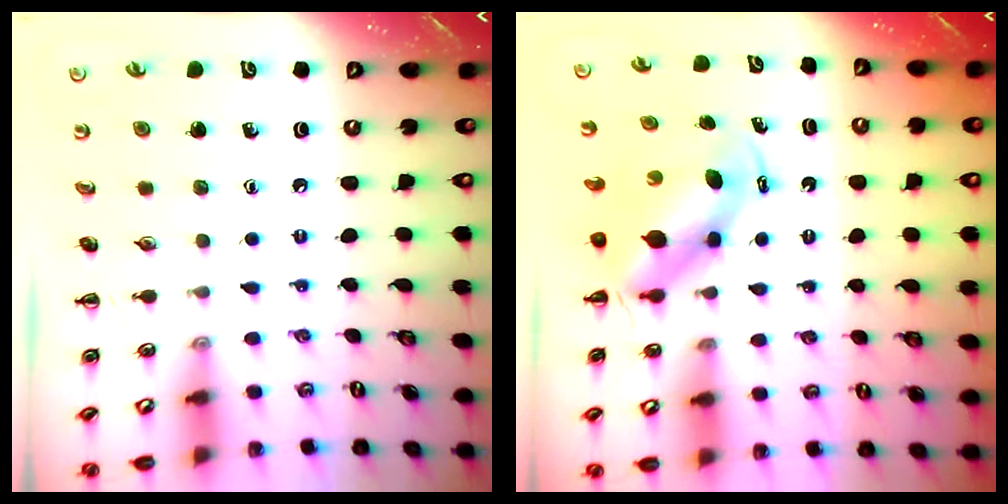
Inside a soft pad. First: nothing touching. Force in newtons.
{"total": 5.5, "press": 5.3, "slide": 1.6}